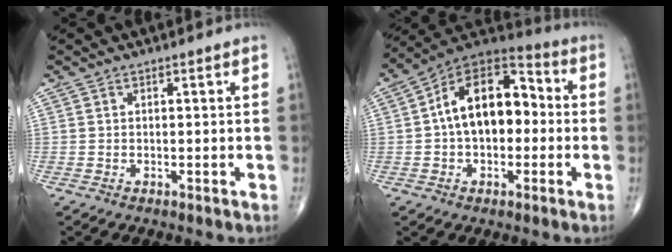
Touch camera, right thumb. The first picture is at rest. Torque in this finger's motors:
{"motor_torque": [-0.37, 1.06, 1.17, 0.73, 0.20]}